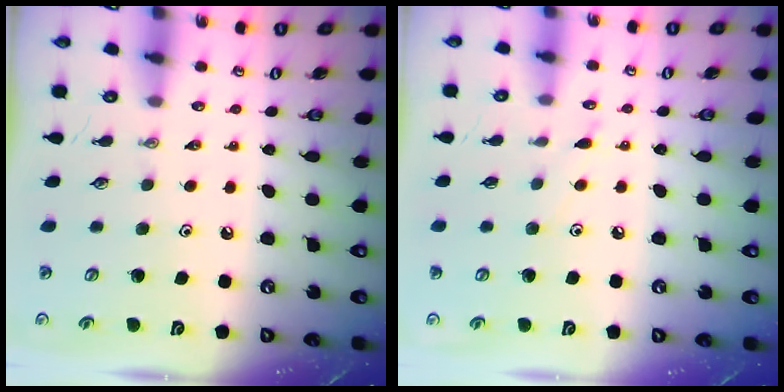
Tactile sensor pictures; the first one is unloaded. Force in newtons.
{"total": 7.3, "press": 7.3, "slide": 0.6}